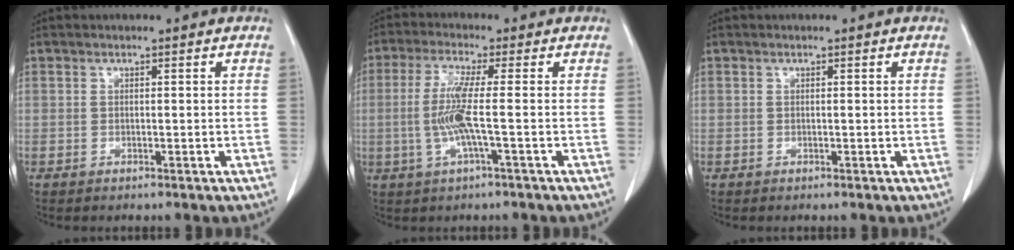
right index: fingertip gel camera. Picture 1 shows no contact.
{"total": 6.6, "force": [-0.8, -0.1, 6.5], "torque": [-0.144, 0.000, -0.019]}
{"total": 0.0}